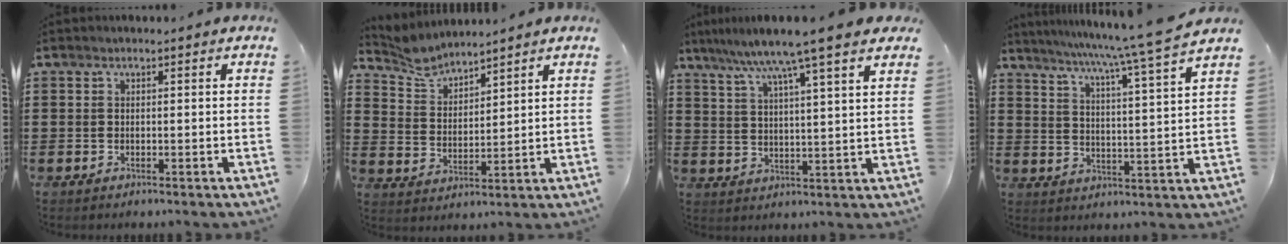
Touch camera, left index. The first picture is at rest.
{"total": 4.6, "force": [4.5, 0.8, 0.5], "torque": [-0.031, -0.016, 0.081]}
{"total": 8.1, "force": [6.5, -0.5, 4.8], "torque": [-0.117, -0.031, 0.105]}
{"total": 6.8, "force": [5.7, -1.7, 3.2], "torque": [-0.077, -0.051, 0.086]}